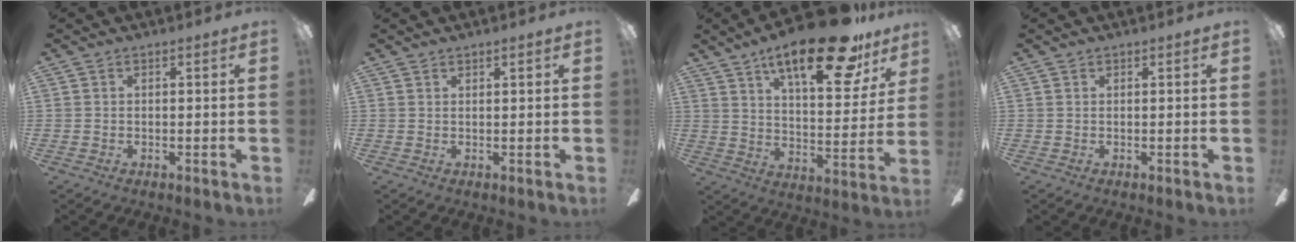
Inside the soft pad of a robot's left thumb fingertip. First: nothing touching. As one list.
[{"total": 0.8, "force": [0.6, 0.0, 0.4], "torque": [-0.009, 0.000, 0.011]}, {"total": 22.6, "force": [14.9, 7.6, 15.2], "torque": [-0.232, -0.081, 0.240]}, {"total": 0.0}]